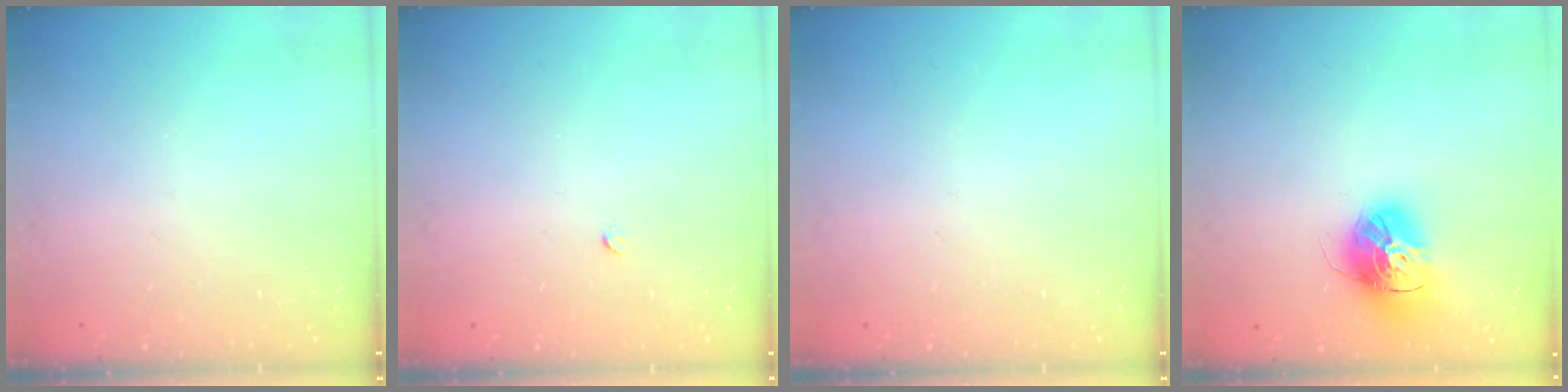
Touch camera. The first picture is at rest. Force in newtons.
{"total": 2.0, "press": 2.0, "slide": 0.3}
{"total": 0.0}
{"total": 15.6, "press": 15.5, "slide": 1.4}